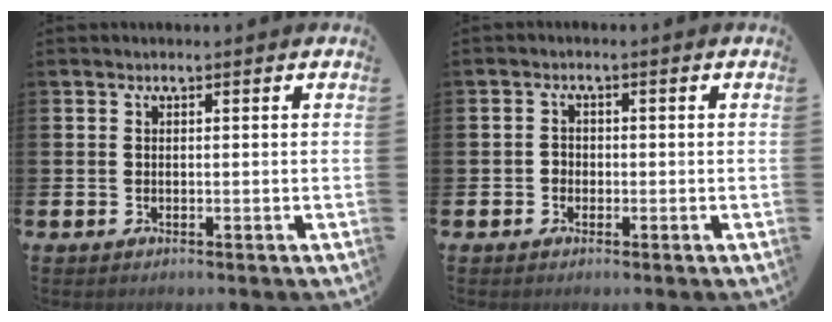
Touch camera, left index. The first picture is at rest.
{"total": 1.4, "force": [-0.5, 1.2, 0.3], "torque": [-0.007, 0.005, -0.012]}